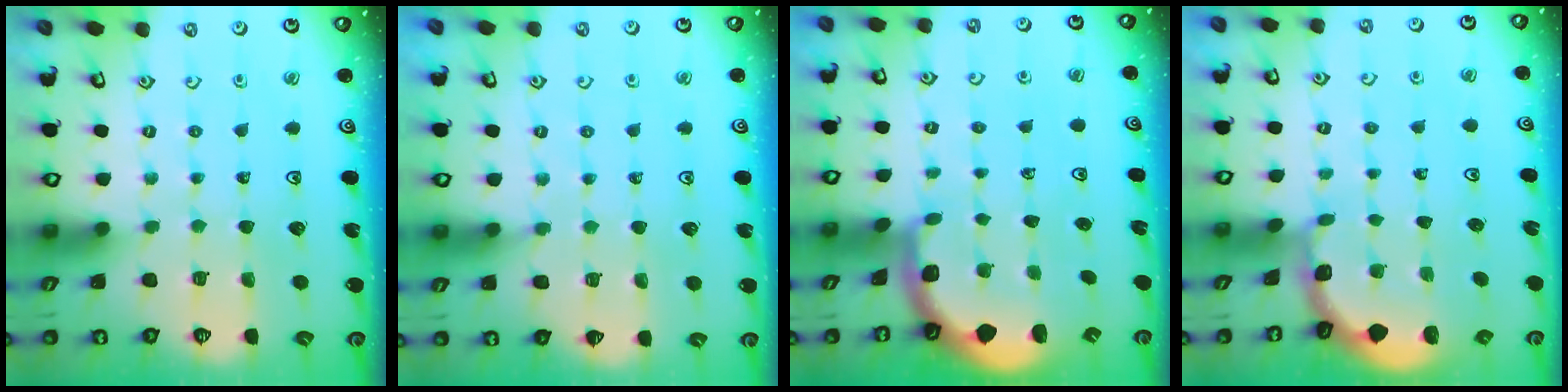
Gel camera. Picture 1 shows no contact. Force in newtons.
{"total": 5.6, "press": 5.5, "slide": 0.7}
{"total": 1.5, "press": 1.5, "slide": 0.2}
{"total": 2.6, "press": 2.6, "slide": 0.3}